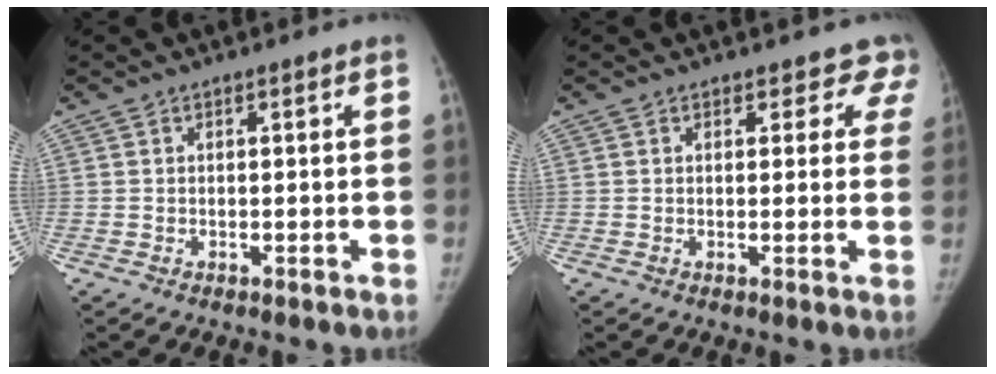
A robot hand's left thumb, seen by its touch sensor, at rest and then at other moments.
{"total": 4.7, "force": [4.0, 2.4, 0.0], "torque": [0.049, -0.015, 0.018]}